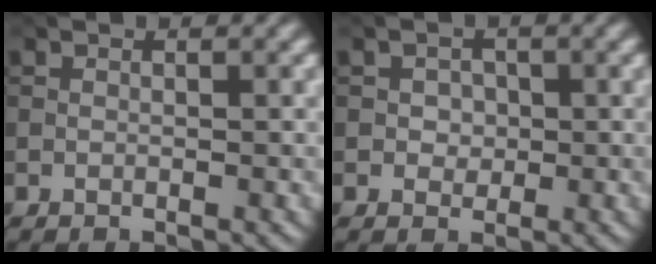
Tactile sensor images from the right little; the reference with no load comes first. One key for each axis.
{"total": 1.4, "fx": -0.2, "fy": 1.2, "fz": 0.8, "tx": -0.017, "ty": 0.000, "tz": -0.009}